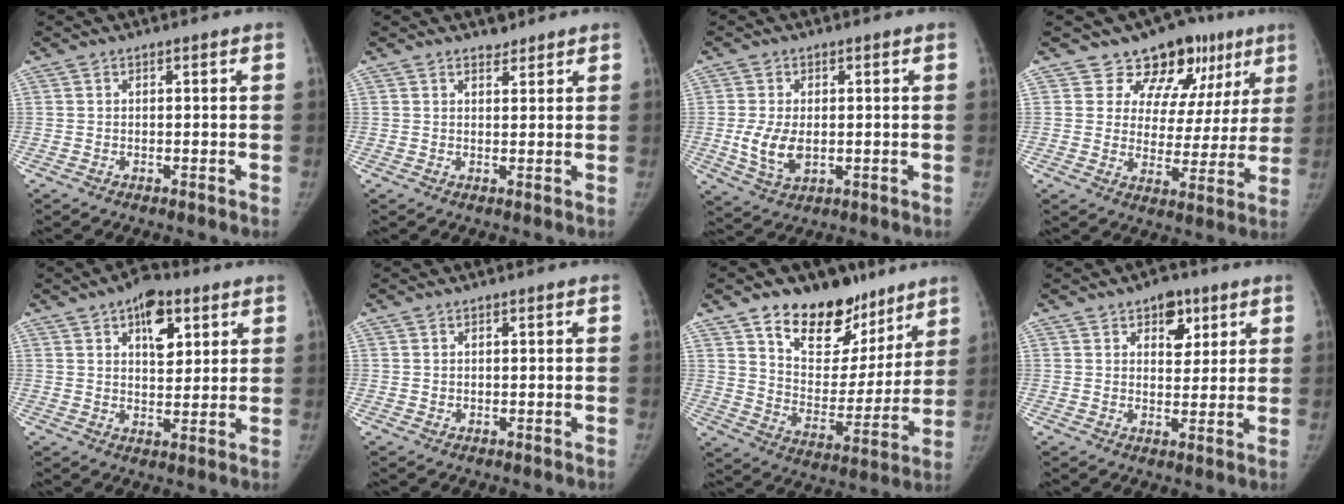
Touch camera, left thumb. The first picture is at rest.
{"total": 2.1, "force": [1.8, 0.9, 0.4], "torque": [0.005, -0.014, 0.026]}
{"total": 6.8, "force": [-0.4, 4.2, 5.4], "torque": [-0.103, -0.013, 0.001]}
{"total": 14.7, "force": [9.3, 10.0, 5.6], "torque": [-0.011, -0.033, 0.116]}
{"total": 9.2, "force": [4.5, 5.0, 6.3], "torque": [-0.062, -0.017, 0.064]}
{"total": 0.7, "force": [0.5, 0.4, 0.1], "torque": [0.005, -0.003, 0.007]}
{"total": 19.9, "force": [13.4, 11.6, 9.1], "torque": [-0.077, -0.077, 0.213]}
{"total": 6.6, "force": [3.6, 4.1, 3.8], "torque": [-0.022, -0.016, 0.050]}